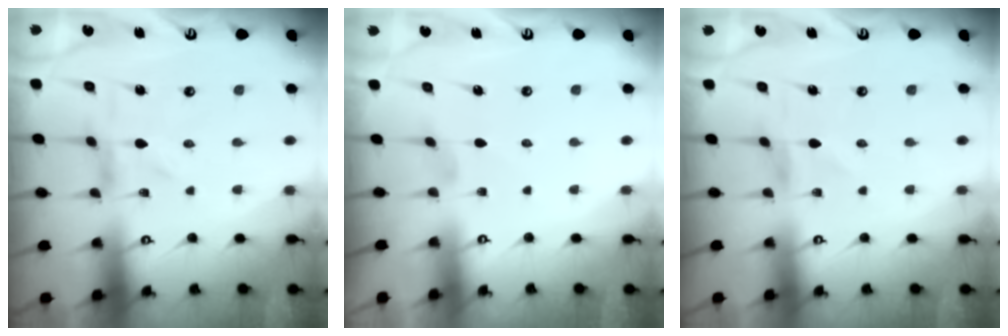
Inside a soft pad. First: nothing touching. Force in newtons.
{"total": 0.0}
{"total": 0.0}